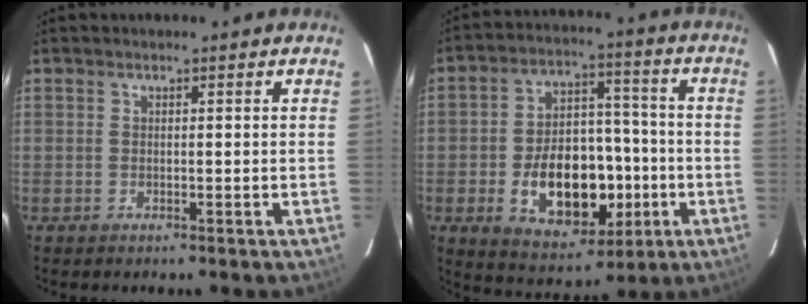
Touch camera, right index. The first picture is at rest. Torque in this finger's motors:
{"motor_torque": [1.20, -0.93, 0.72, 0.17]}